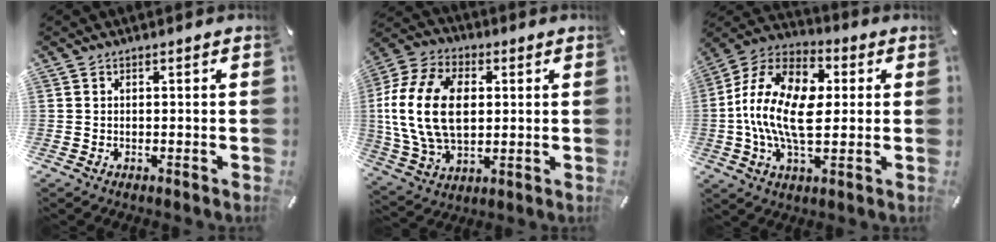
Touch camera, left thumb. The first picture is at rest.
{"total": 18.3, "force": [1.5, 12.8, 13.0], "torque": [-0.288, 0.007, 0.026]}
{"total": 17.7, "force": [-0.2, 10.4, 14.3], "torque": [-0.315, 0.003, -0.009]}